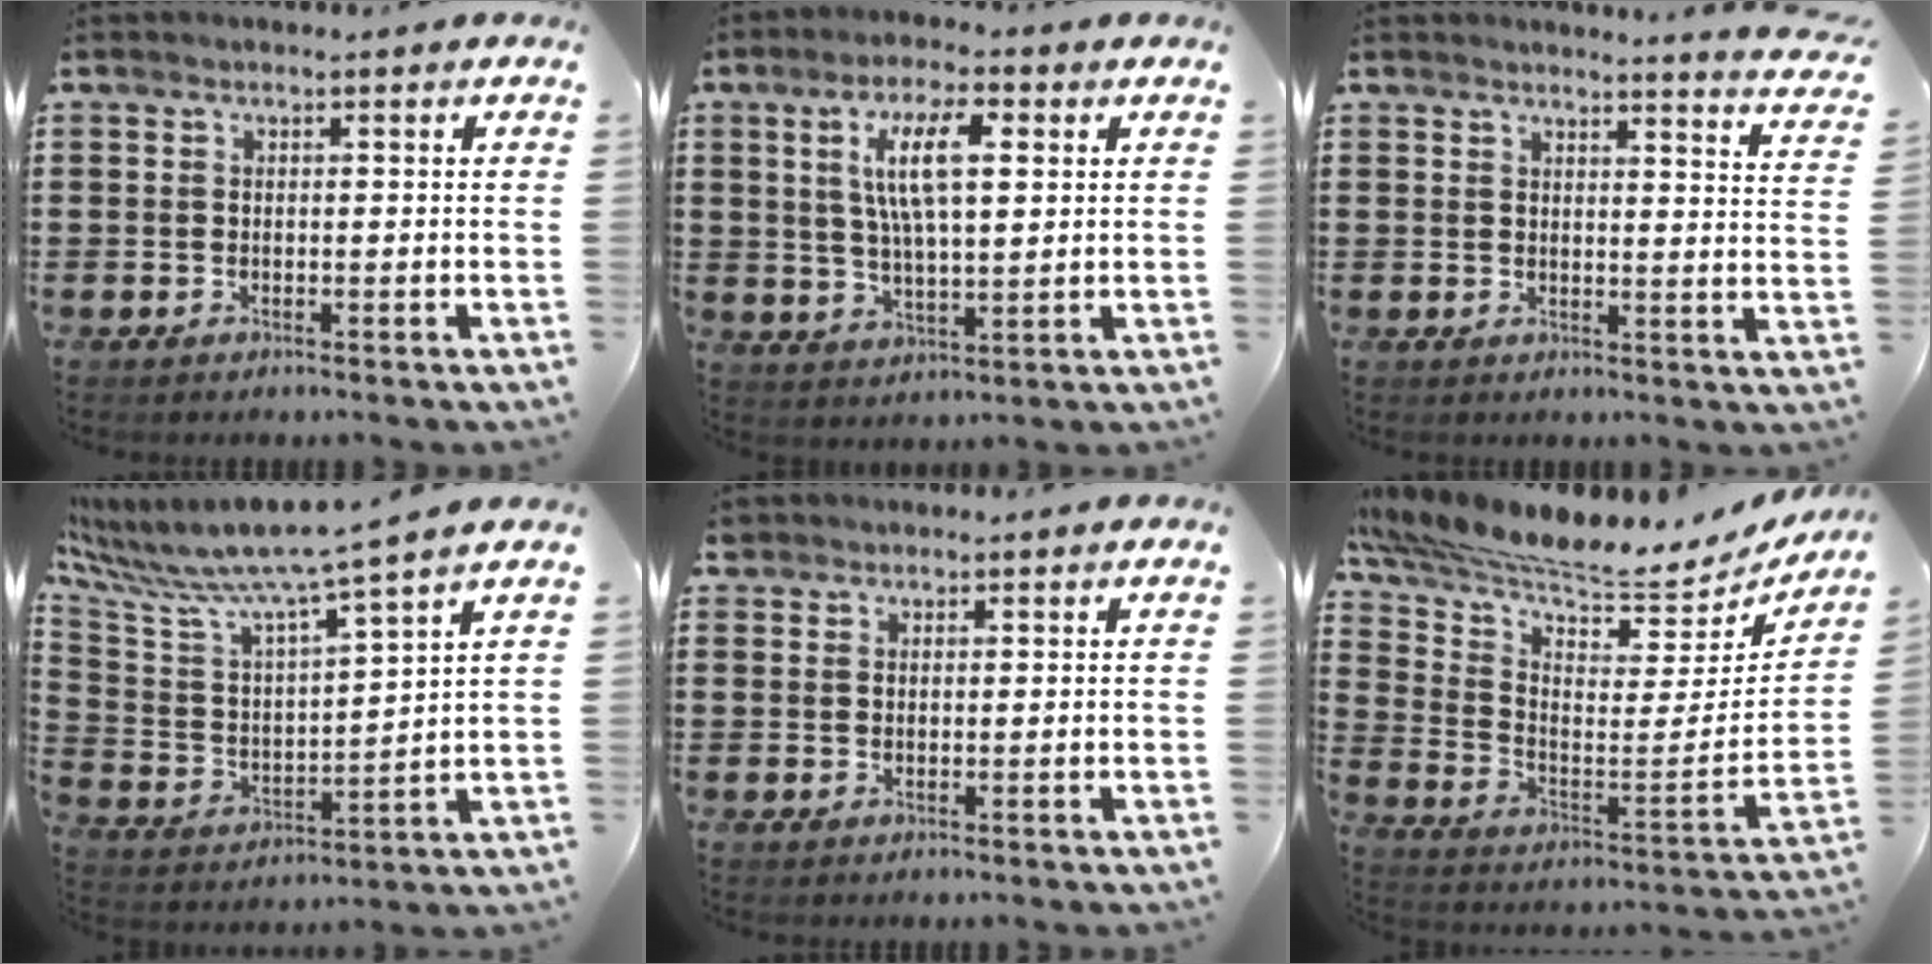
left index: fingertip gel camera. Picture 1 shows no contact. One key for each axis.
{"total": 9.4, "fx": 3.1, "fy": 3.3, "fz": 8.3, "tx": -0.161, "ty": 0.011, "tz": 0.050}
{"total": 3.1, "fx": 2.9, "fy": -0.7, "fz": 0.6, "tx": -0.019, "ty": -0.024, "tz": 0.047}
{"total": 7.8, "fx": 6.9, "fy": -0.4, "fz": 3.5, "tx": -0.102, "ty": -0.060, "tz": 0.108}
{"total": 1.0, "fx": 0.8, "fy": 0.6, "fz": 0.0, "tx": -0.004, "ty": 0.004, "tz": 0.016}
{"total": 7.2, "fx": 6.4, "fy": 0.4, "fz": 3.2, "tx": -0.093, "ty": -0.067, "tz": 0.105}